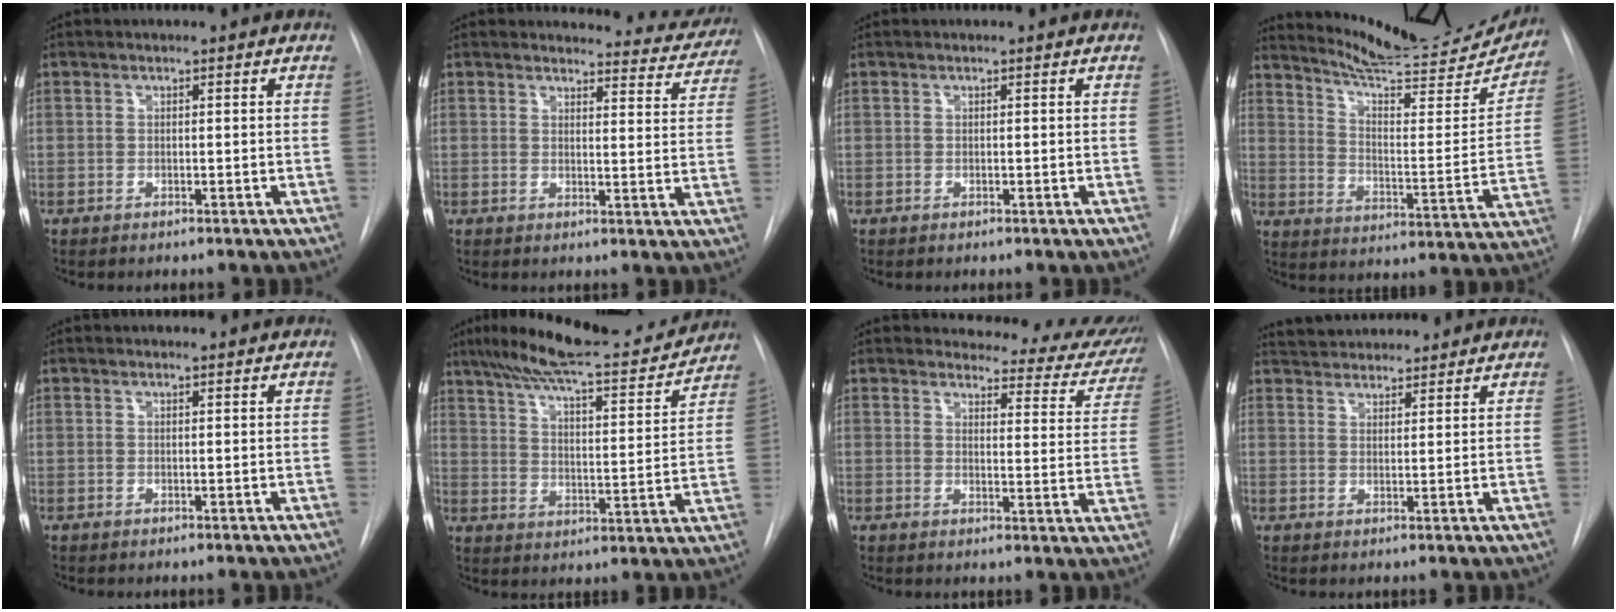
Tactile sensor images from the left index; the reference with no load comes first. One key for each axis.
{"total": 8.8, "fx": 8.6, "fy": 1.8, "fz": 0.0, "tx": 0.026, "ty": -0.036, "tz": 0.076}
{"total": 0.0}
{"total": 23.0, "fx": 21.4, "fy": 3.0, "fz": 7.9, "tx": -0.119, "ty": -0.063, "tz": 0.282}
{"total": 1.9, "fx": 1.8, "fy": 0.2, "fz": 0.2, "tx": -0.010, "ty": 0.008, "tz": 0.021}
{"total": 21.8, "fx": 19.1, "fy": 3.4, "fz": 9.9, "tx": -0.160, "ty": -0.001, "tz": 0.268}
{"total": 15.2, "fx": 14.4, "fy": 3.9, "fz": 2.4, "tx": 0.013, "ty": -0.071, "tz": 0.132}
{"total": 9.6, "fx": 9.1, "fy": 2.3, "fz": 2.3, "tx": -0.033, "ty": 0.030, "tz": 0.134}